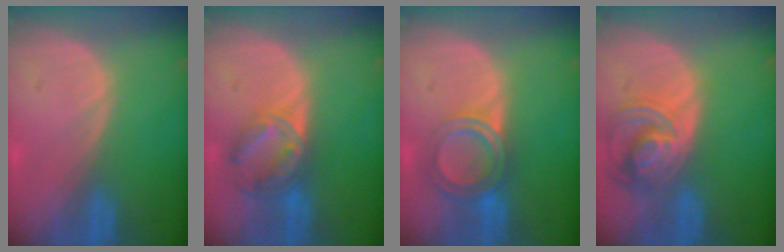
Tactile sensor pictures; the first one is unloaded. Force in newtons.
{"total": 7.1, "press": 5.9, "slide": 4.0}
{"total": 6.2, "press": 5.2, "slide": 3.3}
{"total": 8.1, "press": 7.0, "slide": 4.1}